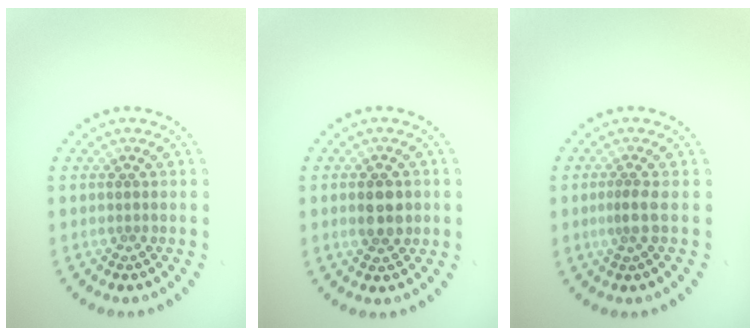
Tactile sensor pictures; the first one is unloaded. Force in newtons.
{"total": 2.6, "press": 2.6, "slide": 0.2}
{"total": 1.2, "press": 0.8, "slide": 0.9}